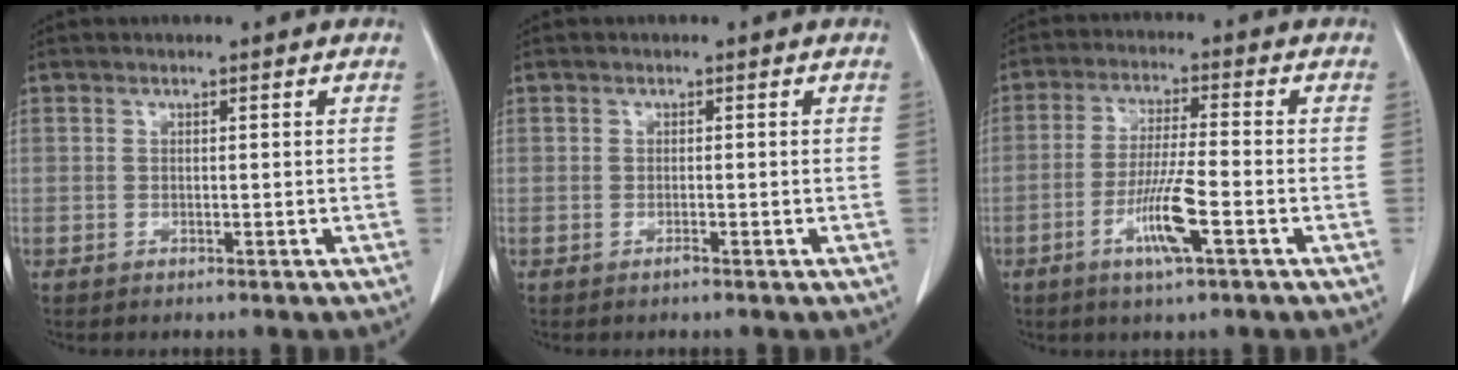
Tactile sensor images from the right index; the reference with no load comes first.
{"total": 0.6, "force": [-0.5, -0.1, 0.3], "torque": [-0.007, 0.000, -0.008]}
{"total": 7.9, "force": [-3.4, 0.0, 7.2], "torque": [-0.140, -0.011, -0.064]}